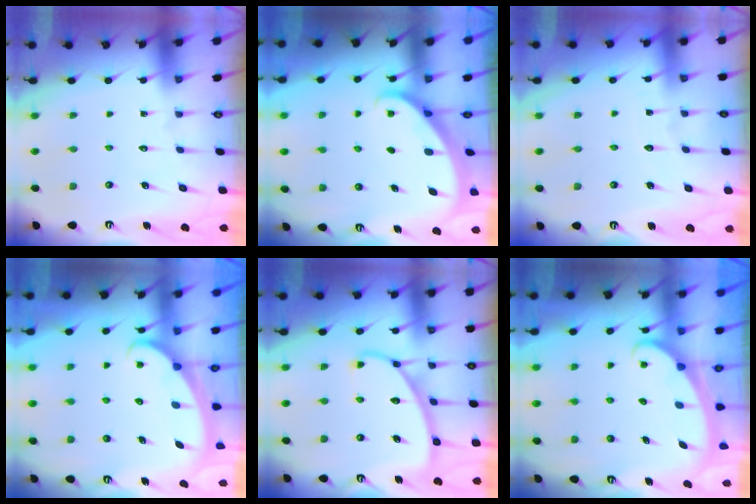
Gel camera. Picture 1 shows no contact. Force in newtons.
{"total": 1.8, "press": 1.8, "slide": 0.1}
{"total": 2.6, "press": 2.6, "slide": 0.2}
{"total": 2.5, "press": 2.5, "slide": 0.4}
{"total": 8.7, "press": 8.6, "slide": 0.2}
{"total": 2.3, "press": 2.3, "slide": 0.3}